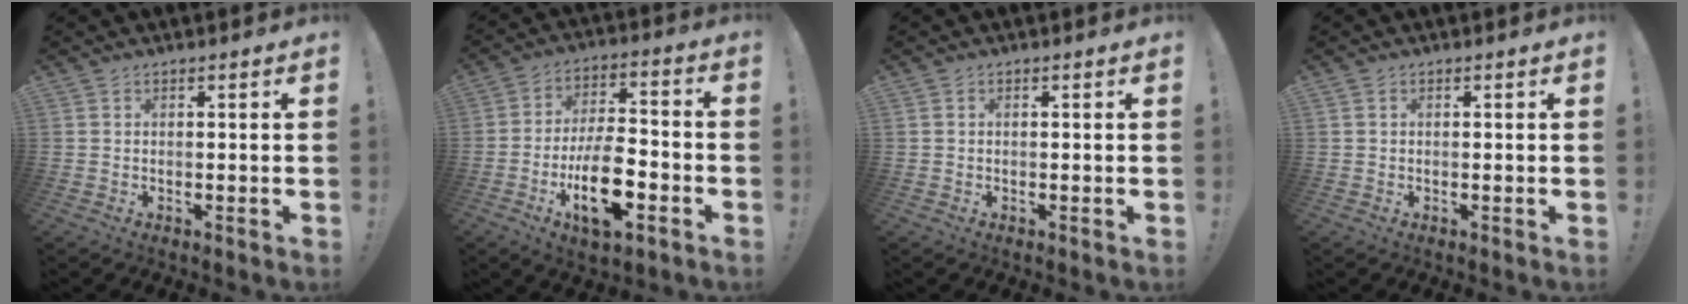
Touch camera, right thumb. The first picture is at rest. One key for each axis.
{"total": 15.3, "fx": -6.0, "fy": 6.6, "fz": 12.4, "tx": -0.212, "ty": 0.024, "tz": -0.102}
{"total": 0.6, "fx": 0.2, "fy": 0.5, "fz": 0.2, "tx": -0.012, "ty": 0.006, "tz": 0.005}
{"total": 0.5, "fx": 0.2, "fy": 0.5, "fz": 0.2, "tx": -0.003, "ty": 0.002, "tz": 0.004}